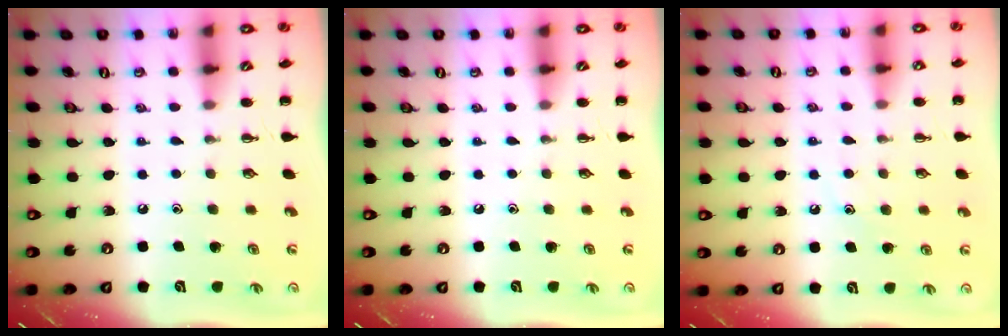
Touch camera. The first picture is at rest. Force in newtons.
{"total": 0.0}
{"total": 8.0, "press": 7.9, "slide": 1.4}